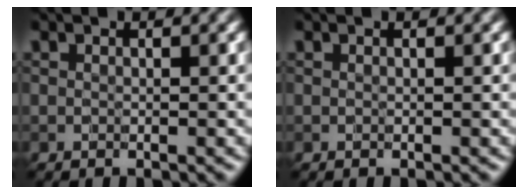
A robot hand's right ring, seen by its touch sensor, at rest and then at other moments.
{"total": 0.0}